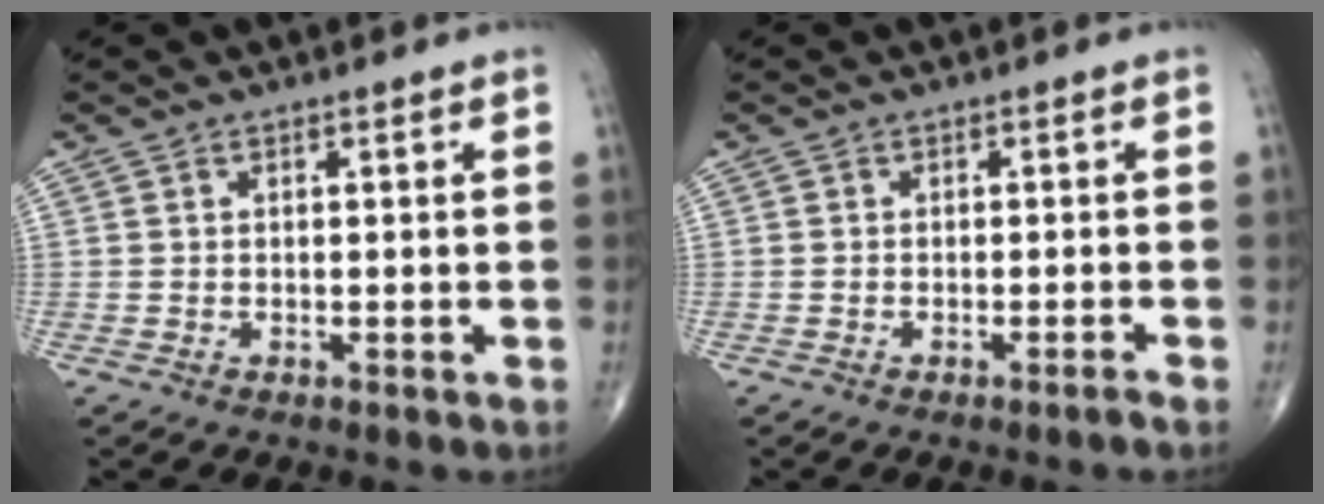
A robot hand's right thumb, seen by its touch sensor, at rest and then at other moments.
{"total": 1.1, "force": [-0.9, -0.3, 0.6], "torque": [-0.015, 0.003, -0.016]}